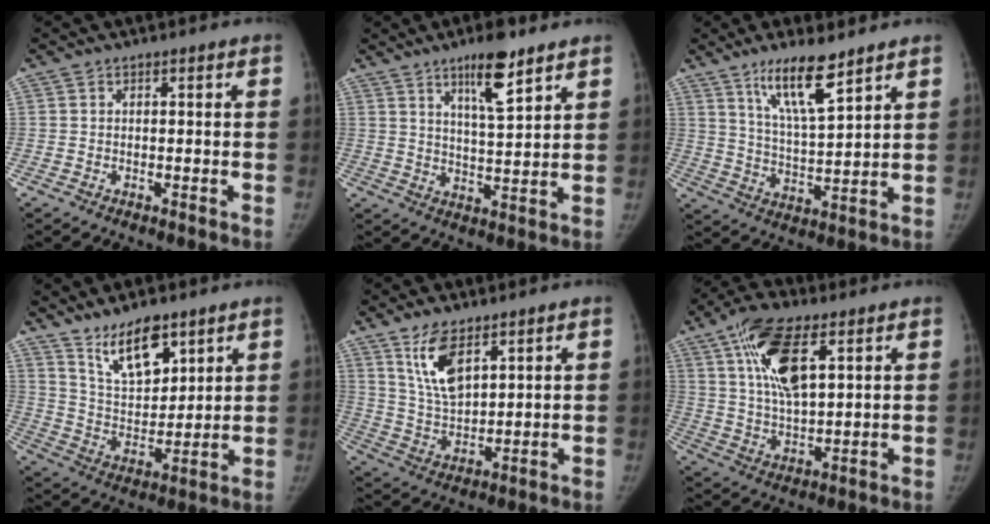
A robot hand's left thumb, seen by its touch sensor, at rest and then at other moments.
{"total": 9.4, "force": [6.1, 2.0, 6.9], "torque": [-0.106, -0.038, 0.104]}
{"total": 10.9, "force": [7.4, 2.1, 7.8], "torque": [-0.135, -0.048, 0.143]}
{"total": 11.7, "force": [8.1, 5.1, 6.8], "torque": [-0.093, -0.058, 0.158]}
{"total": 9.4, "force": [5.4, 4.1, 6.5], "torque": [-0.112, -0.031, 0.116]}
{"total": 14.4, "force": [6.2, 6.0, 11.4], "torque": [-0.202, -0.016, 0.116]}